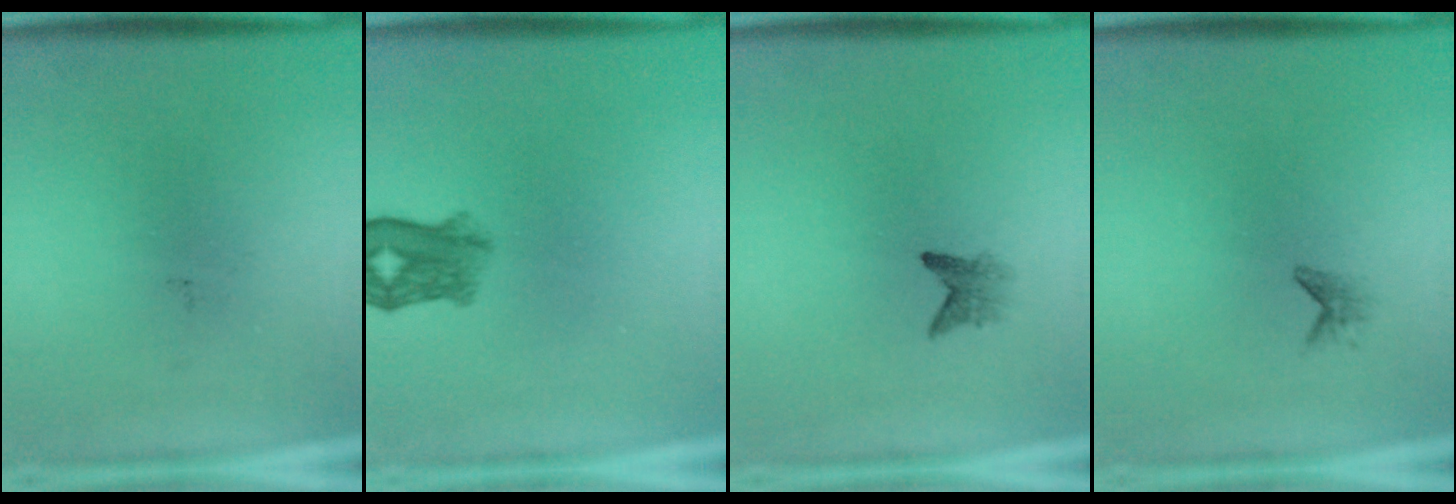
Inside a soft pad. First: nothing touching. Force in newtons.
{"total": 3.8}
{"total": 1.8}
{"total": 1.0}